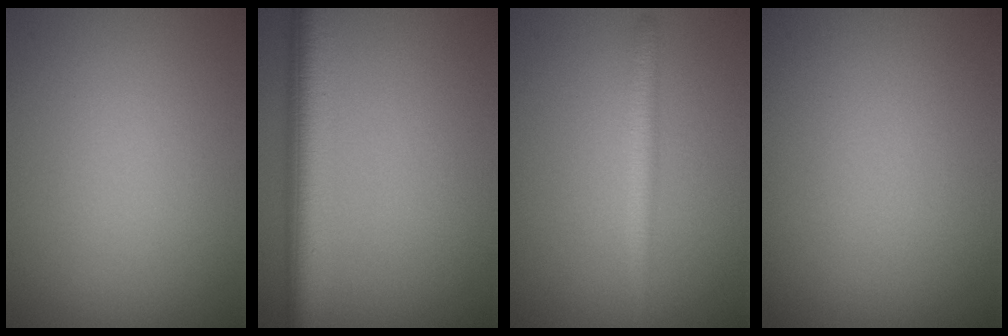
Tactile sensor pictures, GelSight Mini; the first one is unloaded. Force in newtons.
{"total": 5.9, "press": 5.9, "slide": 0.0}
{"total": 2.2, "press": 2.2, "slide": 0.1}
{"total": 0.0}